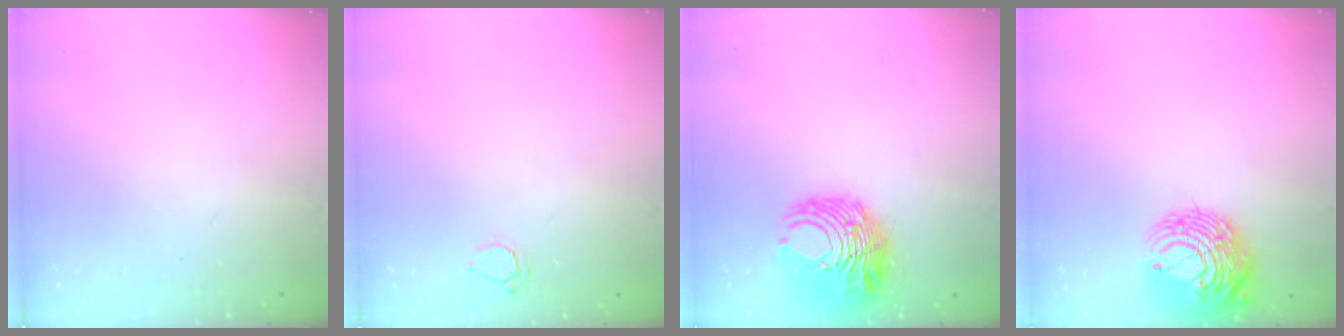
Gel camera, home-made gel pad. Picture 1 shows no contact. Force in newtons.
{"total": 2.9, "press": 2.9, "slide": 0.4}
{"total": 11.4, "press": 11.3, "slide": 1.7}
{"total": 12.1, "press": 12.1, "slide": 1.0}